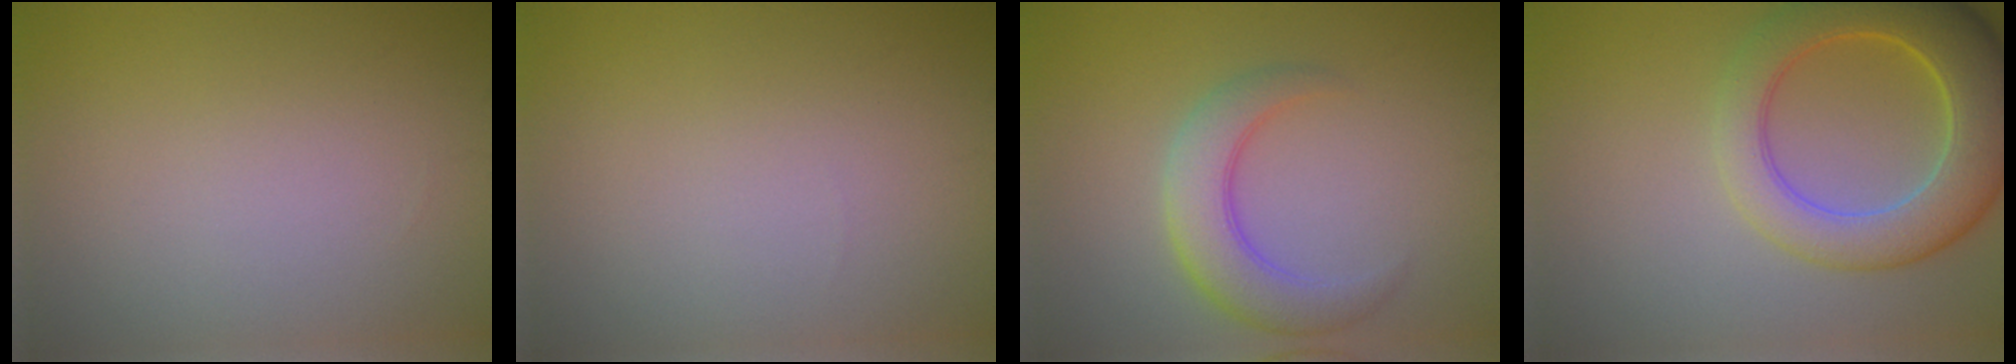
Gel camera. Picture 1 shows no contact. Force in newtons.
{"total": 0.0}
{"total": 4.7, "press": 4.7, "slide": 0.2}
{"total": 7.8, "press": 7.8, "slide": 0.4}